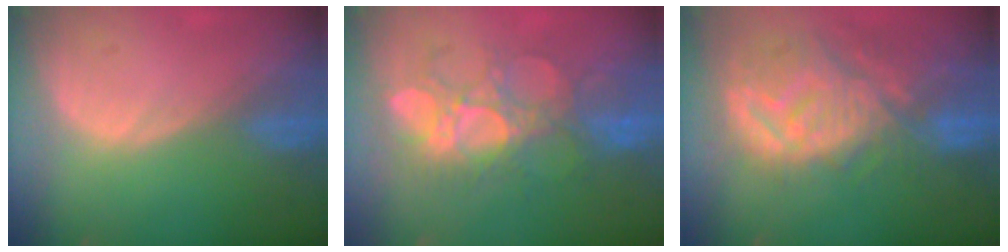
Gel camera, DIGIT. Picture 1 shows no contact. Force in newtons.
{"total": 9.0, "press": 8.9, "slide": 1.1}
{"total": 12.4, "press": 11.0, "slide": 5.6}